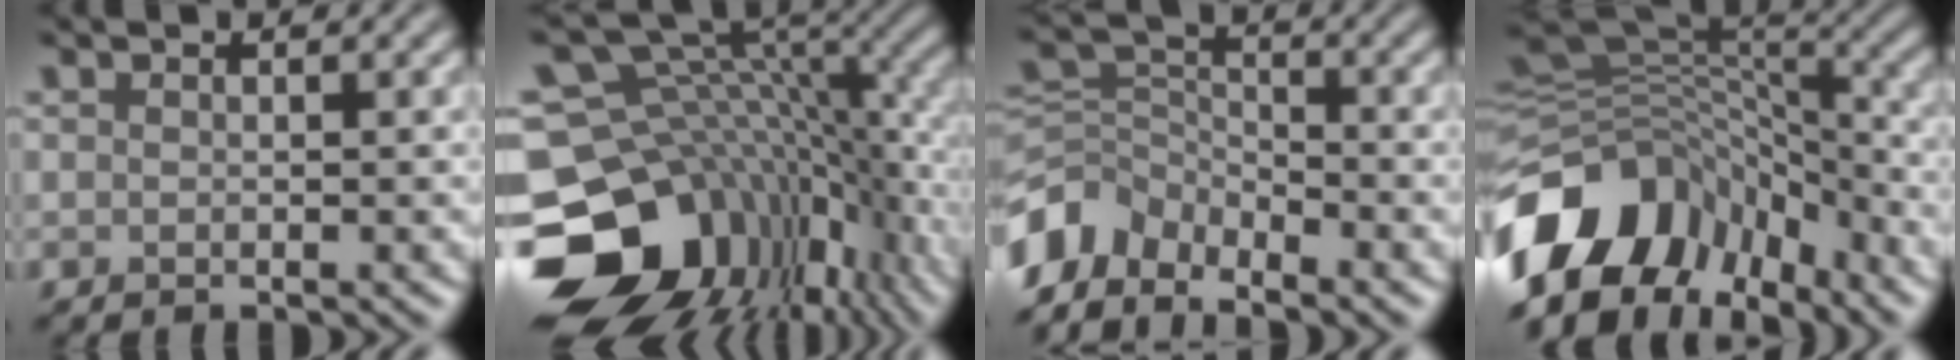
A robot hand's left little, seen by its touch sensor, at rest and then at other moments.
{"total": 16.7, "force": [-4.8, 12.1, 10.5], "torque": [-0.219, -0.014, -0.064]}
{"total": 5.5, "force": [-4.3, 3.0, 1.8], "torque": [-0.036, -0.002, -0.097]}
{"total": 13.6, "force": [-6.8, 9.3, 7.2], "torque": [-0.173, 0.010, -0.113]}